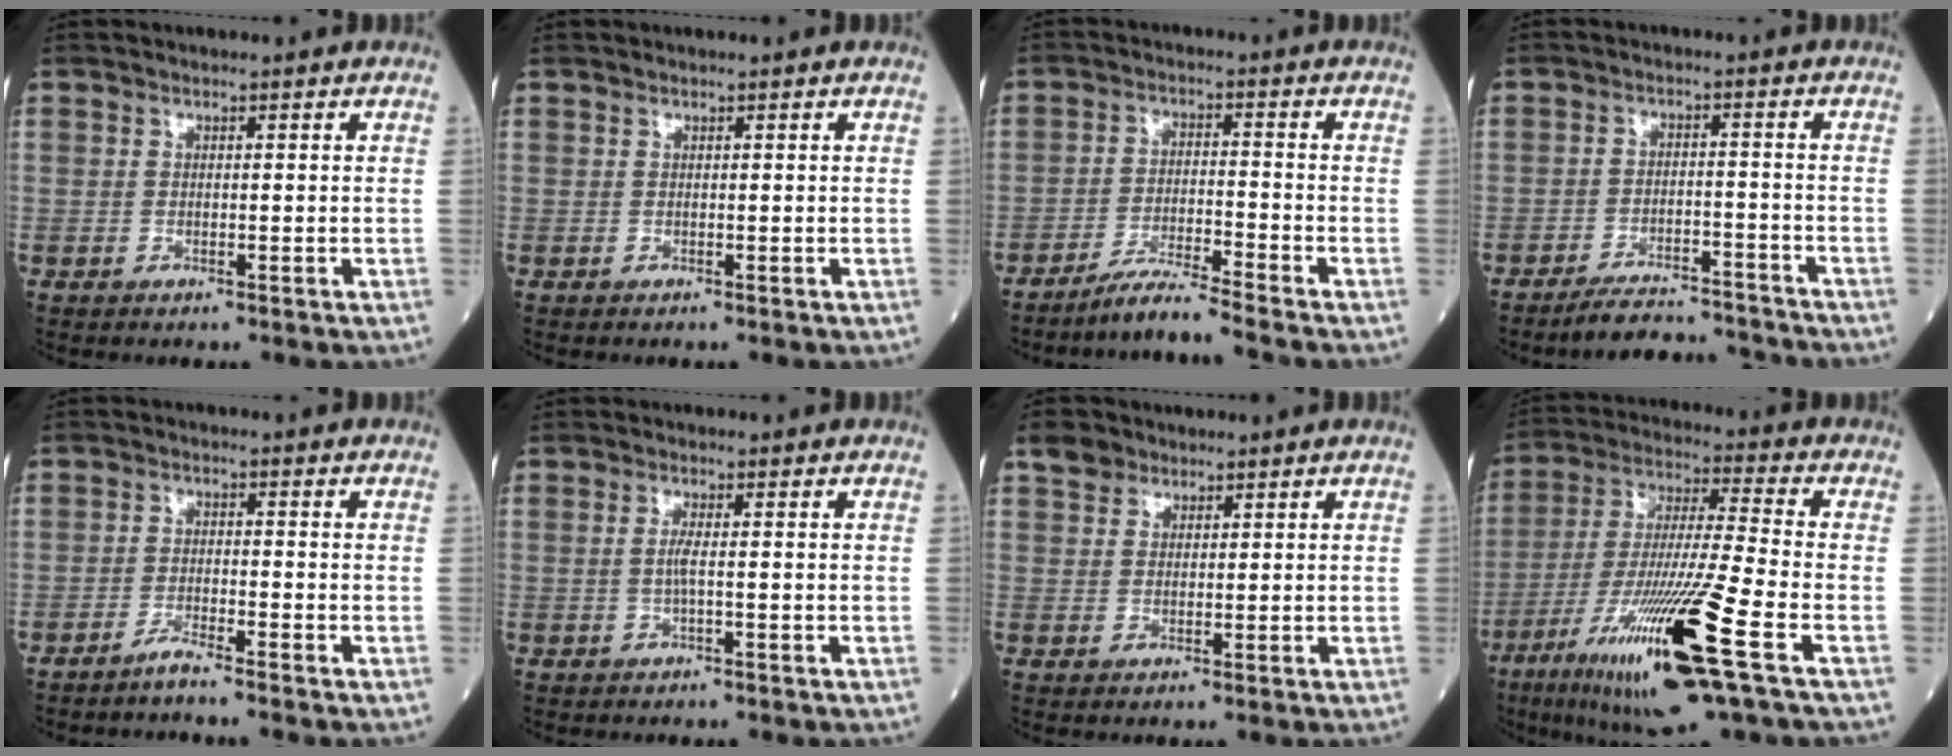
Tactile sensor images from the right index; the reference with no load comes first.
{"total": 0.0}
{"total": 5.8, "force": [-5.2, -1.4, 2.3], "torque": [-0.042, -0.023, -0.101]}
{"total": 8.9, "force": [-8.8, 0.9, 1.6], "torque": [-0.020, 0.008, -0.135]}
{"total": 2.6, "force": [-2.3, -0.7, 0.9], "torque": [-0.023, -0.004, -0.048]}
{"total": 1.4, "force": [-0.1, -0.1, 1.4], "torque": [-0.034, -0.001, -0.005]}
{"total": 2.8, "force": [1.9, 2.0, 0.5], "torque": [-0.012, 0.016, 0.033]}
{"total": 19.8, "force": [-9.0, 0.0, 17.6], "torque": [-0.346, -0.045, -0.165]}